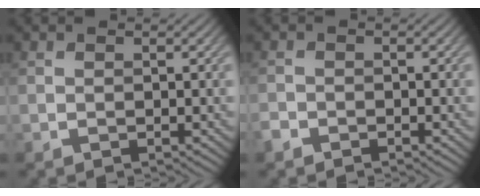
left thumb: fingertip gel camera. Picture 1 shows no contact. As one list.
[{"total": 1.4, "force": [-1.2, 0.7, 0.3], "torque": [-0.007, -0.001, -0.028]}]